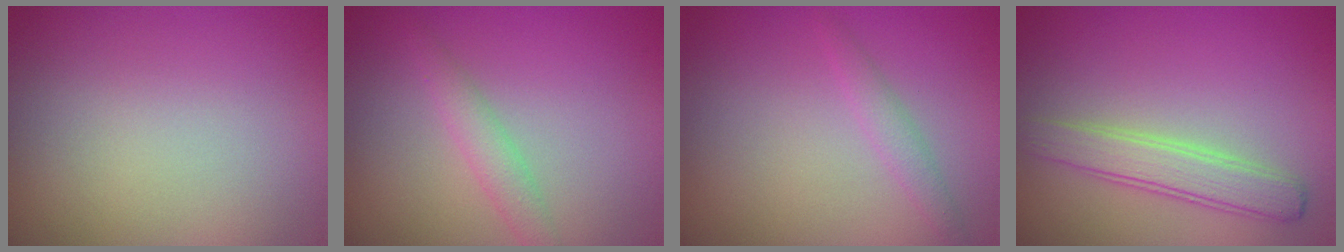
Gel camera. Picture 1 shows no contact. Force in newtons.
{"total": 1.9, "press": 1.9, "slide": 0.1}
{"total": 1.3, "press": 1.3, "slide": 0.1}
{"total": 3.0, "press": 3.0, "slide": 0.1}